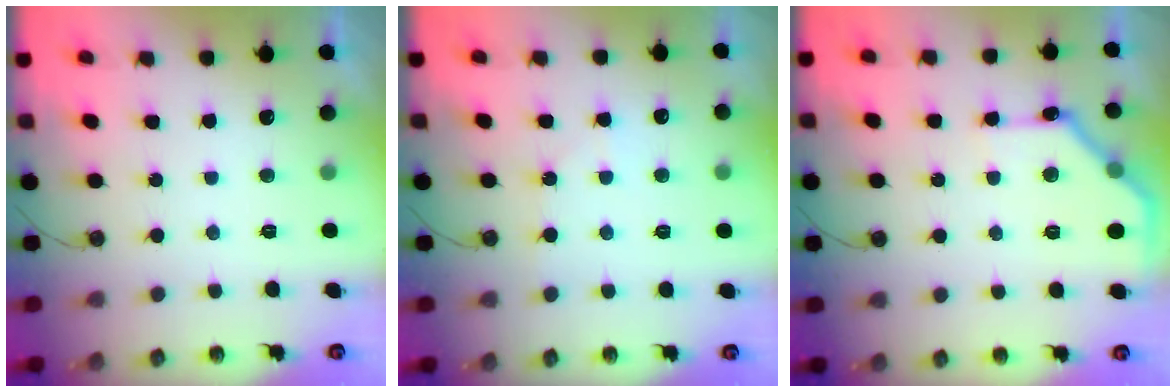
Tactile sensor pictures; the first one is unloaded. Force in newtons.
{"total": 4.7, "press": 4.6, "slide": 0.7}
{"total": 13.3, "press": 13.3, "slide": 0.2}